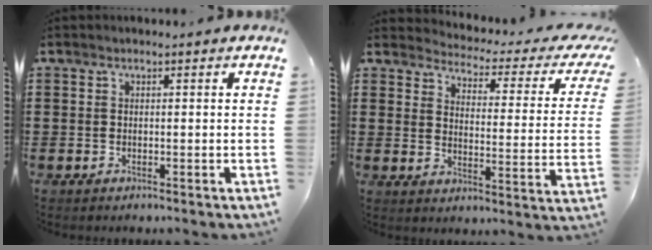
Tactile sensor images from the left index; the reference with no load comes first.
{"total": 2.6, "force": [2.4, 0.2, 1.0], "torque": [-0.042, -0.028, 0.032]}